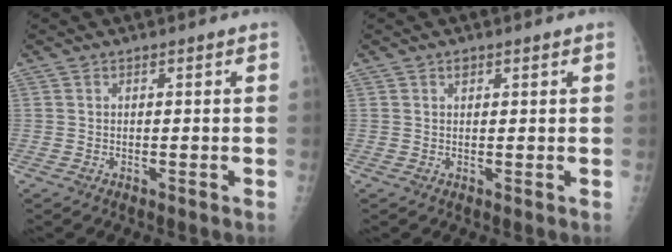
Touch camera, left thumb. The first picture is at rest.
{"total": 1.1, "force": [0.7, 0.7, 0.3], "torque": [0.008, -0.002, 0.008]}